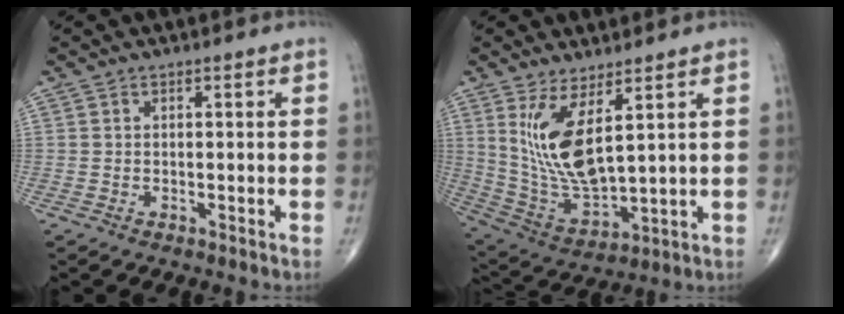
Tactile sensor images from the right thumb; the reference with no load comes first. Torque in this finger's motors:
{"motor_torque": [-0.93, 1.66, 1.32, 0.69, 0.08]}